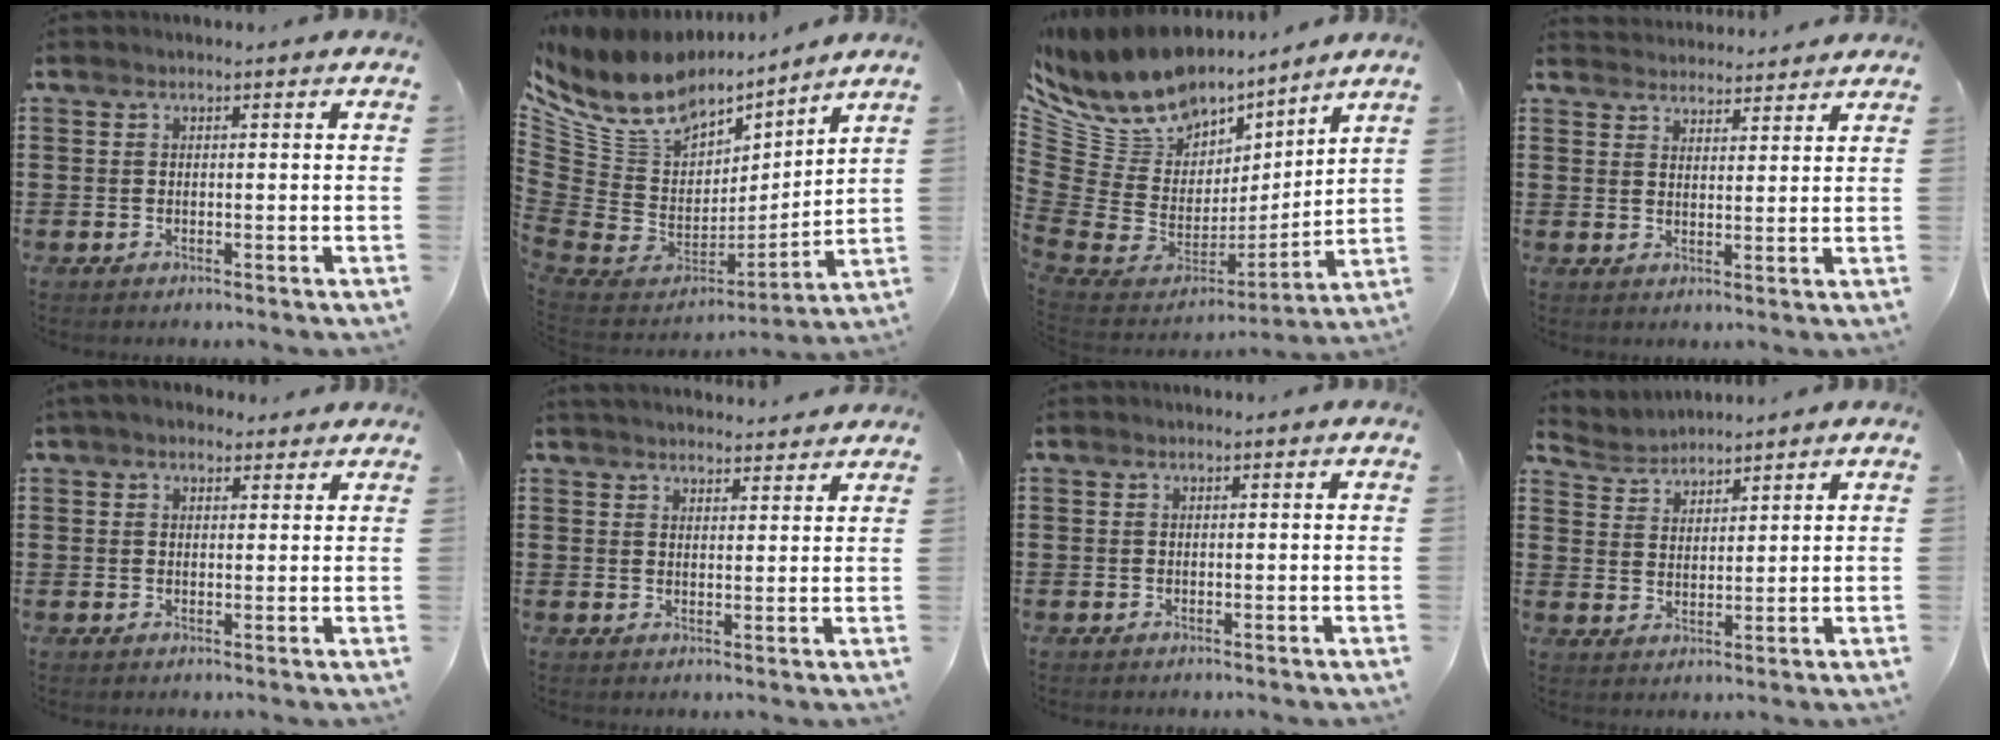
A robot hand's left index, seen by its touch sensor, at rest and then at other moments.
{"total": 9.7, "force": [6.7, 5.9, 3.9], "torque": [-0.128, -0.053, 0.122]}
{"total": 10.7, "force": [8.4, 6.2, 2.2], "torque": [-0.100, -0.069, 0.156]}
{"total": 3.1, "force": [3.0, 0.2, -0.5], "torque": [0.000, -0.012, 0.057]}
{"total": 3.2, "force": [2.7, 1.4, 1.2], "torque": [-0.030, 0.003, 0.050]}
{"total": 3.0, "force": [3.0, 0.2, 0.2], "torque": [-0.014, -0.006, 0.056]}
{"total": 0.0}
{"total": 3.3, "force": [3.2, 0.7, -0.7], "torque": [-0.002, -0.012, 0.059]}